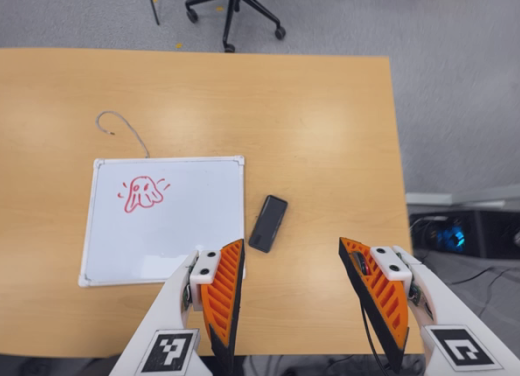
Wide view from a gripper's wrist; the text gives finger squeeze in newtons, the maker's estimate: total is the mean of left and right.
{"total": 0.0}